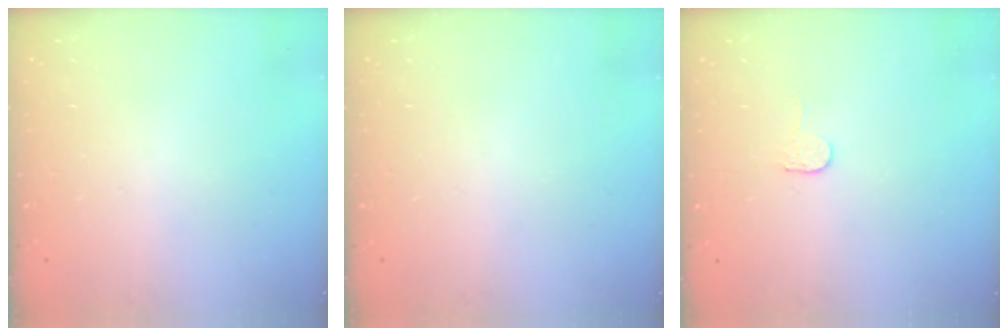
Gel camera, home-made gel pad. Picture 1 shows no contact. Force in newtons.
{"total": 0.0}
{"total": 2.3, "press": 2.3, "slide": 0.2}